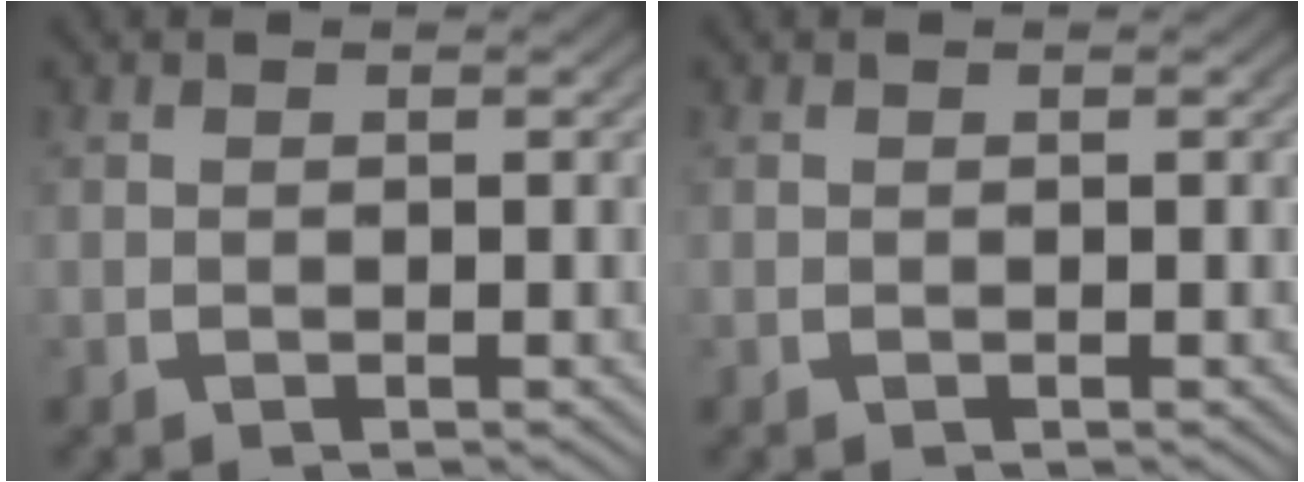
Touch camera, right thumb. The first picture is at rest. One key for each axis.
{"total": 0.0}